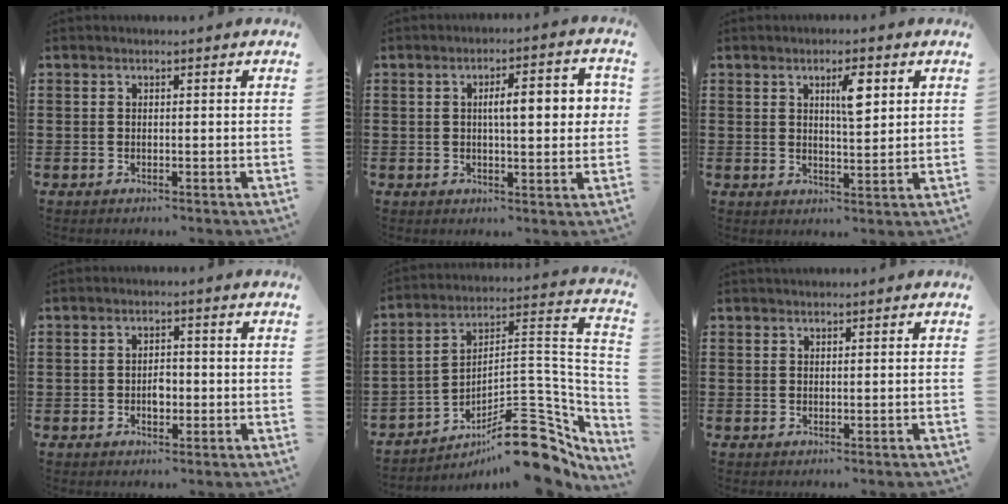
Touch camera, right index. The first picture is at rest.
{"total": 6.5, "force": [0.9, 1.9, 6.2], "torque": [-0.099, 0.003, 0.009]}
{"total": 4.7, "force": [1.9, 1.4, 4.1], "torque": [-0.070, 0.003, 0.025]}
{"total": 2.3, "force": [-0.5, 1.4, 1.8], "torque": [-0.034, 0.003, -0.010]}
{"total": 14.7, "force": [-9.4, 5.4, 9.9], "torque": [-0.112, 0.039, -0.160]}
{"total": 0.0}